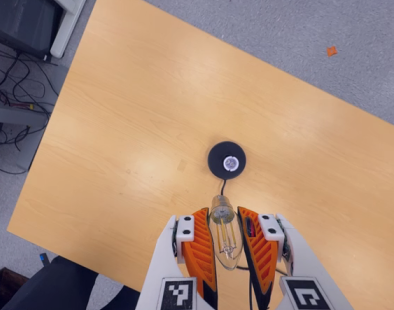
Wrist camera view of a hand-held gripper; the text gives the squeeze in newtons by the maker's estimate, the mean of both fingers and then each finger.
{"total": 20.7, "left": 22.5, "right": 18.9}